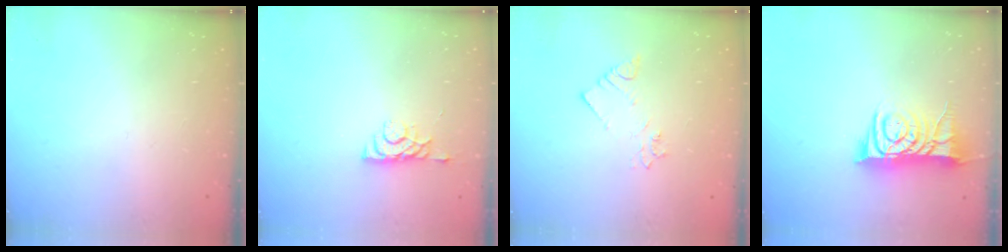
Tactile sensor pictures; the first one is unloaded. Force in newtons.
{"total": 3.7, "press": 3.7, "slide": 0.6}
{"total": 3.1, "press": 3.1, "slide": 0.4}
{"total": 11.5, "press": 11.4, "slide": 1.0}